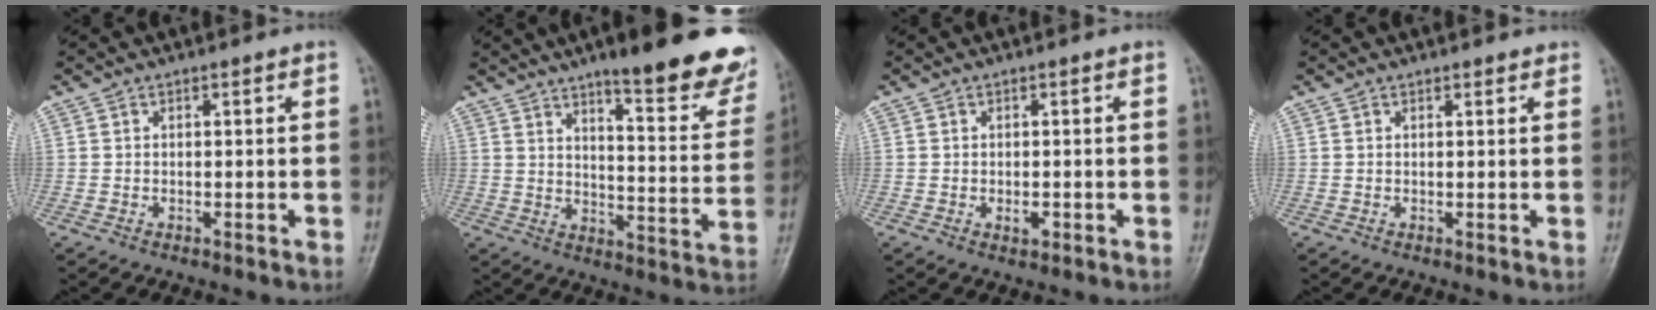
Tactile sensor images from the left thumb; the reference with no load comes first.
{"total": 20.6, "force": [14.5, 4.6, 13.9], "torque": [-0.144, -0.079, 0.192]}
{"total": 1.7, "force": [-0.5, 1.0, 1.3], "torque": [-0.017, 0.001, -0.004]}
{"total": 1.0, "force": [0.9, 0.4, 0.3], "torque": [0.000, -0.003, 0.011]}